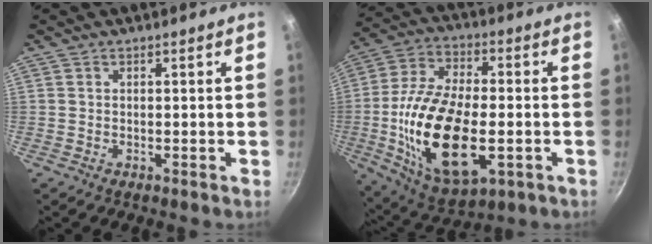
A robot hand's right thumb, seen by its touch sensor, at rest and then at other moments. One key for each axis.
{"total": 23.0, "fx": -4.1, "fy": 11.5, "fz": 19.5, "tx": -0.368, "ty": 0.014, "tz": -0.067}